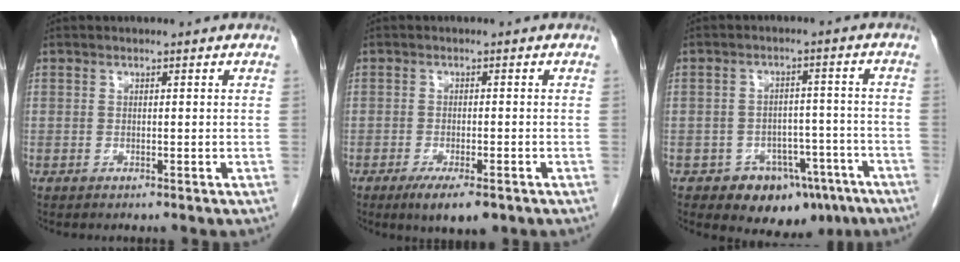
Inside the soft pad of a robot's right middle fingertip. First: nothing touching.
{"total": 5.8, "force": [-3.7, 1.4, 4.3], "torque": [-0.066, -0.012, -0.053]}
{"total": 9.4, "force": [-6.1, 6.3, 3.5], "torque": [-0.022, 0.031, -0.079]}